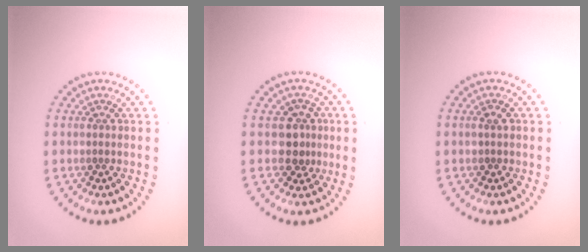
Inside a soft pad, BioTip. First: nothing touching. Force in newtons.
{"total": 2.5, "press": 2.2, "slide": 1.2}
{"total": 0.9, "press": 0.9, "slide": 0.2}